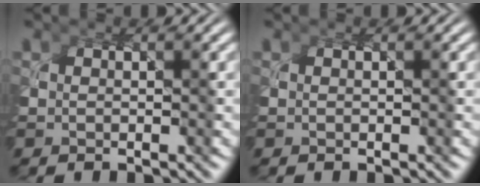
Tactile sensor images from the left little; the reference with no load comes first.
{"total": 0.0}